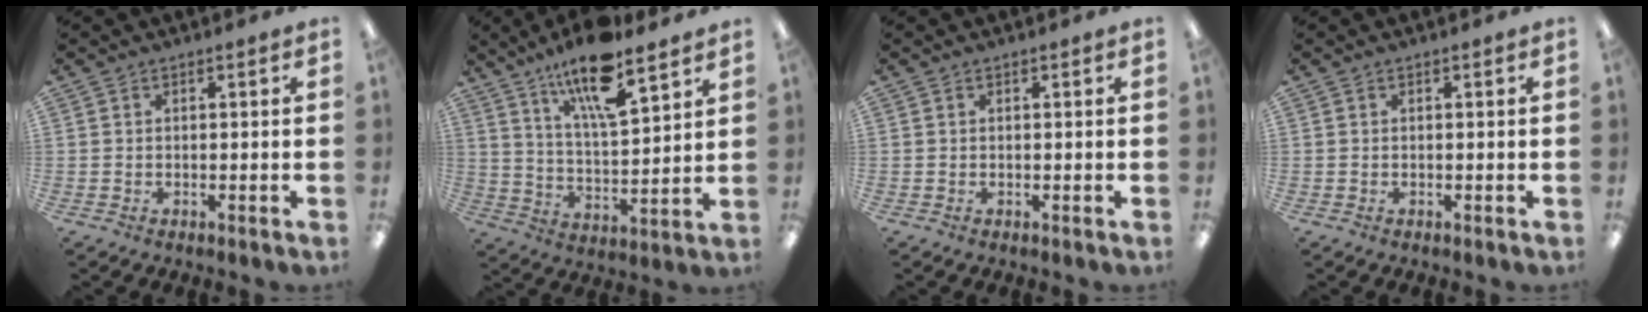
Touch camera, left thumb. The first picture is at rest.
{"total": 15.7, "force": [11.4, 3.9, 10.1], "torque": [-0.181, -0.055, 0.190]}
{"total": 0.0}
{"total": 0.0}